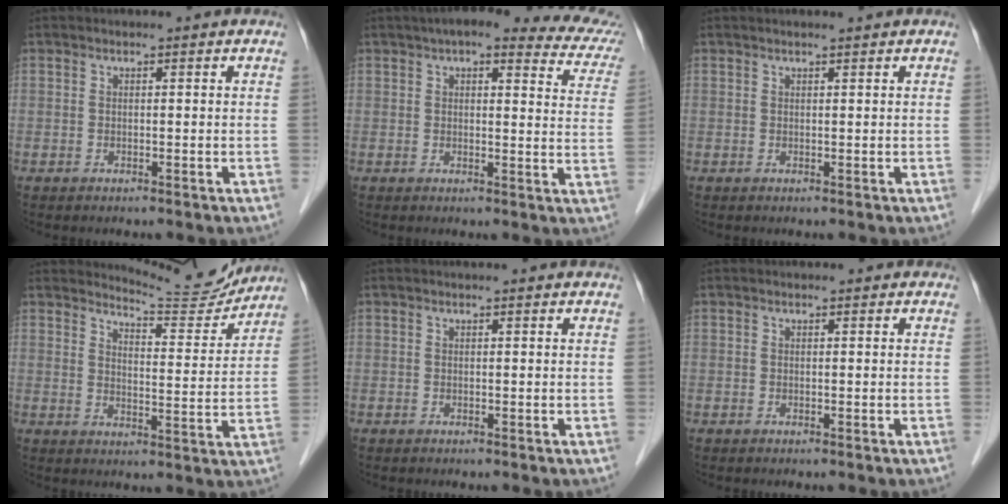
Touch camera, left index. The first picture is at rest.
{"total": 18.3, "force": [15.0, 4.1, 9.8], "torque": [-0.107, 0.015, 0.152]}
{"total": 1.1, "force": [0.9, 0.0, 0.6], "torque": [-0.008, 0.008, 0.015]}
{"total": 9.0, "force": [9.0, 0.3, 0.0], "torque": [-0.003, -0.024, 0.117]}
{"total": 1.7, "force": [1.6, 0.2, 0.6], "torque": [-0.011, 0.011, 0.013]}
{"total": 0.6, "force": [0.4, 0.4, 0.1], "torque": [-0.005, 0.003, 0.000]}